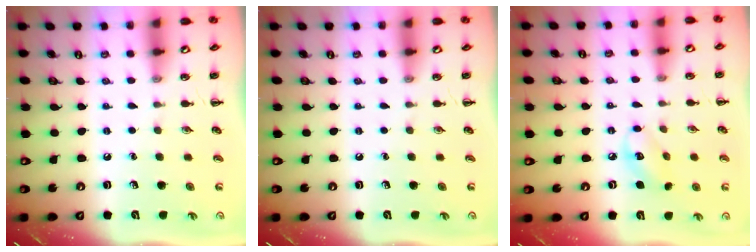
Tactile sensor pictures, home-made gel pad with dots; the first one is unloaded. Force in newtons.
{"total": 0.0}
{"total": 6.5, "press": 6.4, "slide": 0.7}